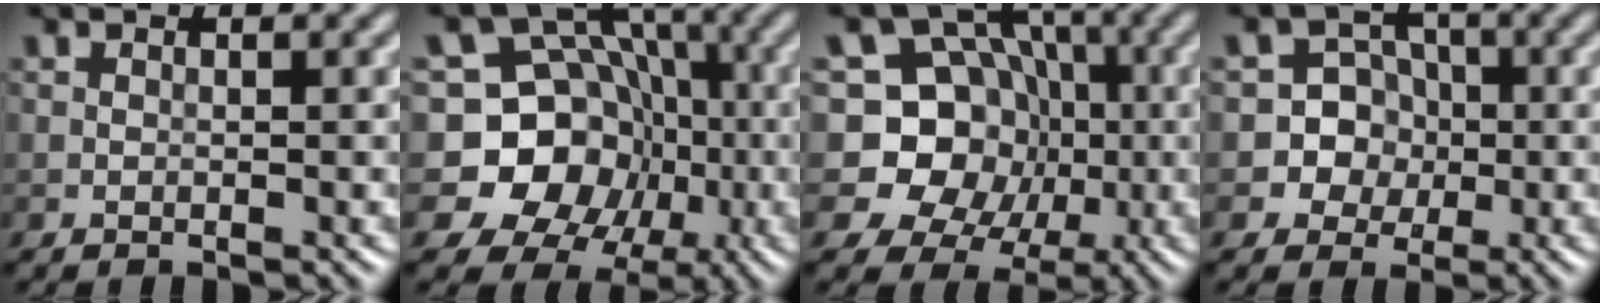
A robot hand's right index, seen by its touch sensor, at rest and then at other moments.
{"total": 11.7, "force": [-1.7, 10.8, 4.3], "torque": [-0.079, 0.025, -0.060]}
{"total": 11.6, "force": [0.2, 10.7, 4.6], "torque": [-0.097, 0.053, -0.033]}
{"total": 5.8, "force": [-1.2, 5.6, 1.1], "torque": [0.000, 0.022, -0.043]}